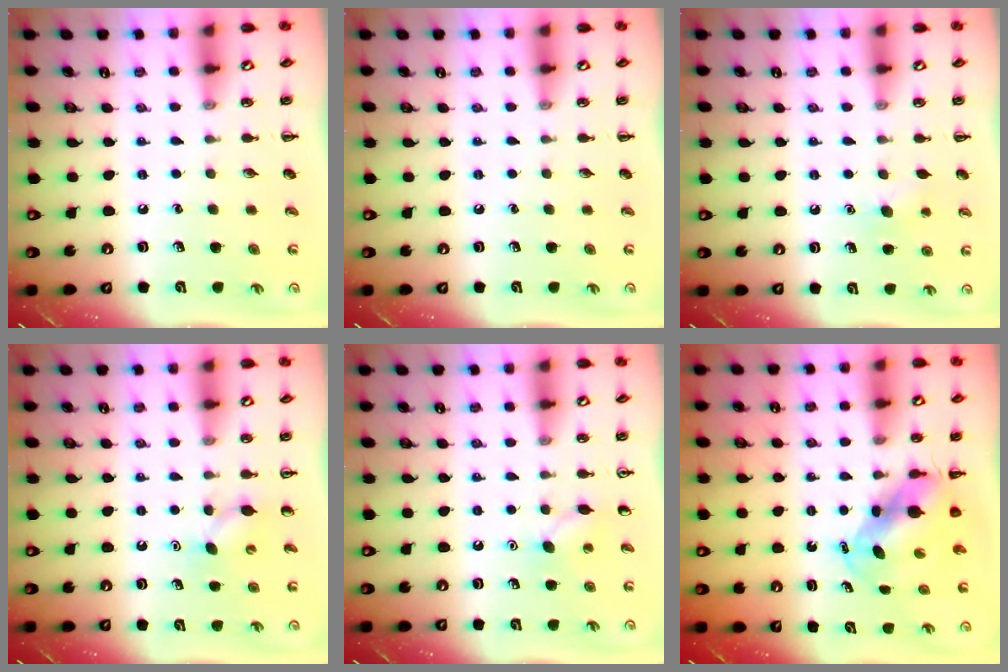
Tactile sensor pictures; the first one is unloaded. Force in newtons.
{"total": 0.0}
{"total": 6.1, "press": 5.9, "slide": 1.8}
{"total": 4.7, "press": 4.6, "slide": 1.1}
{"total": 5.9, "press": 5.6, "slide": 1.7}
{"total": 5.4, "press": 5.3, "slide": 0.7}